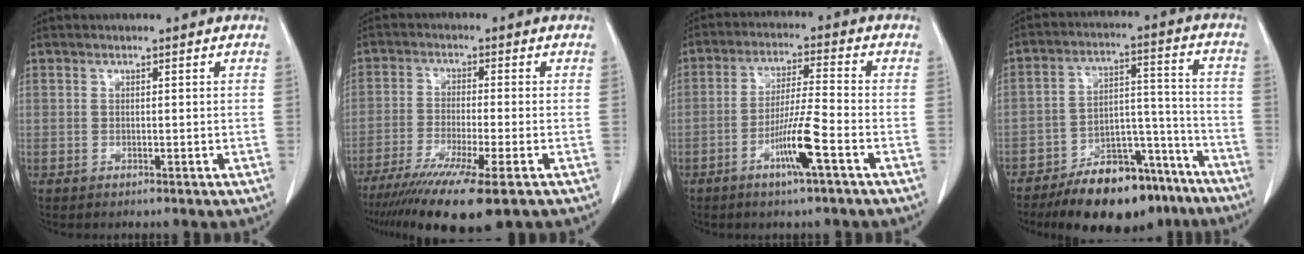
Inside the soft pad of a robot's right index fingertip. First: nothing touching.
{"total": 13.1, "force": [-9.0, 0.7, 9.5], "torque": [-0.168, -0.037, -0.146]}
{"total": 8.2, "force": [-3.7, -0.4, 7.3], "torque": [-0.141, -0.007, -0.069]}
{"total": 16.8, "force": [-13.1, 6.6, 8.2], "torque": [-0.105, 0.050, -0.204]}